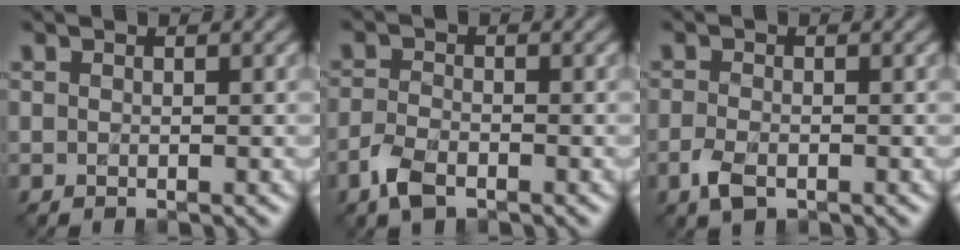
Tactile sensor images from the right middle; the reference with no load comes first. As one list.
[{"total": 2.8, "force": [-1.8, 1.3, 1.7], "torque": [-0.042, -0.002, -0.043]}, {"total": 2.2, "force": [-1.1, 1.1, 1.5], "torque": [-0.037, -0.006, -0.026]}]